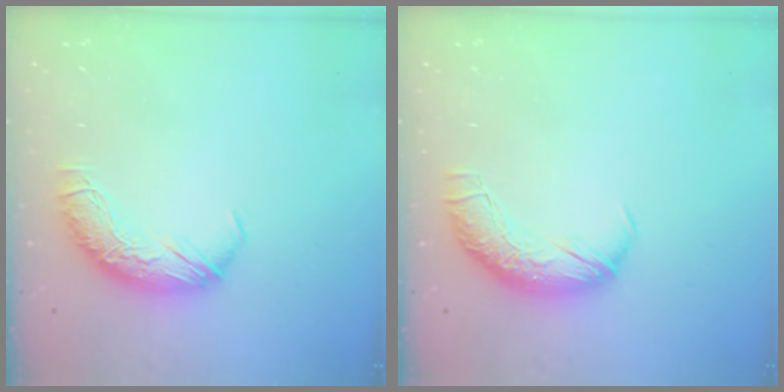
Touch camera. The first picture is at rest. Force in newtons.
{"total": 2.5, "press": 1.3, "slide": 2.2}